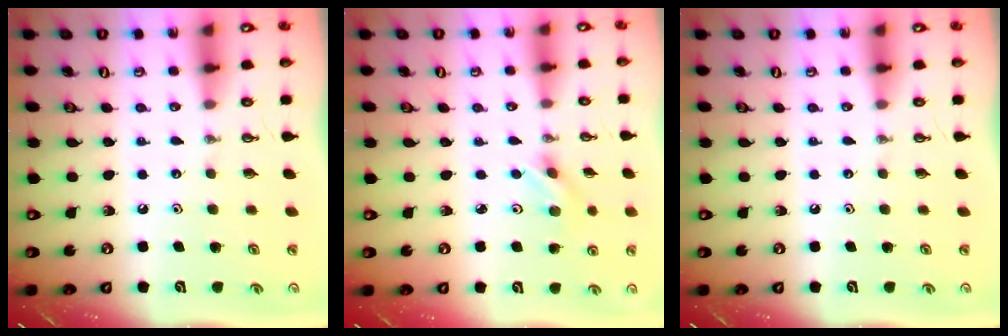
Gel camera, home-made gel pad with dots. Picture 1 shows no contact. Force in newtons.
{"total": 2.9, "press": 2.8, "slide": 0.7}
{"total": 0.0}